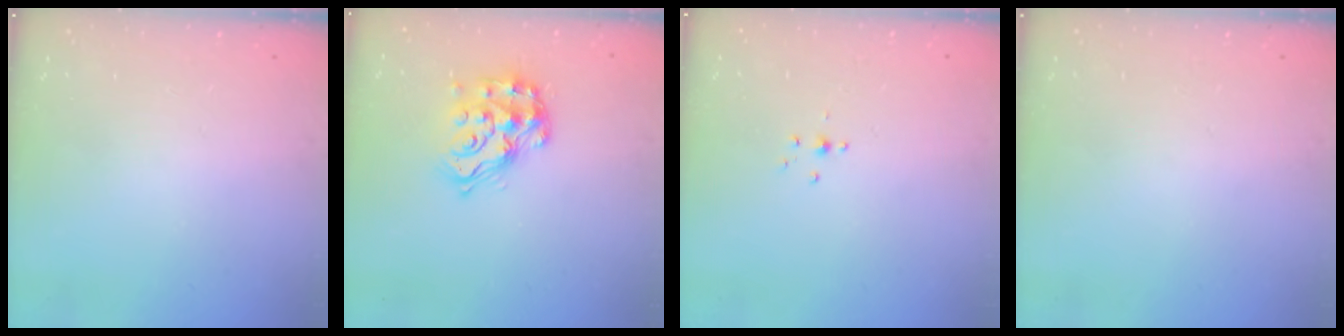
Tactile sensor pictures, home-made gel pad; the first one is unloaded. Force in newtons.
{"total": 16.1, "press": 16.1, "slide": 1.1}
{"total": 2.7, "press": 2.6, "slide": 0.9}
{"total": 0.0}